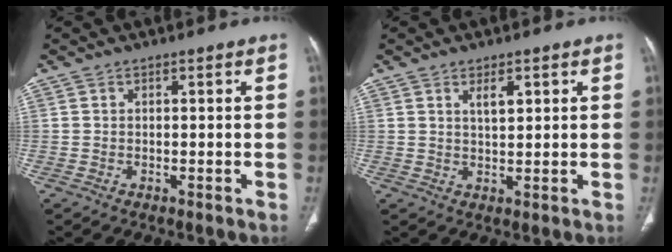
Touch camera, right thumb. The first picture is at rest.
{"total": 3.2, "force": [1.6, 1.2, 2.5], "torque": [-0.034, -0.011, 0.029]}